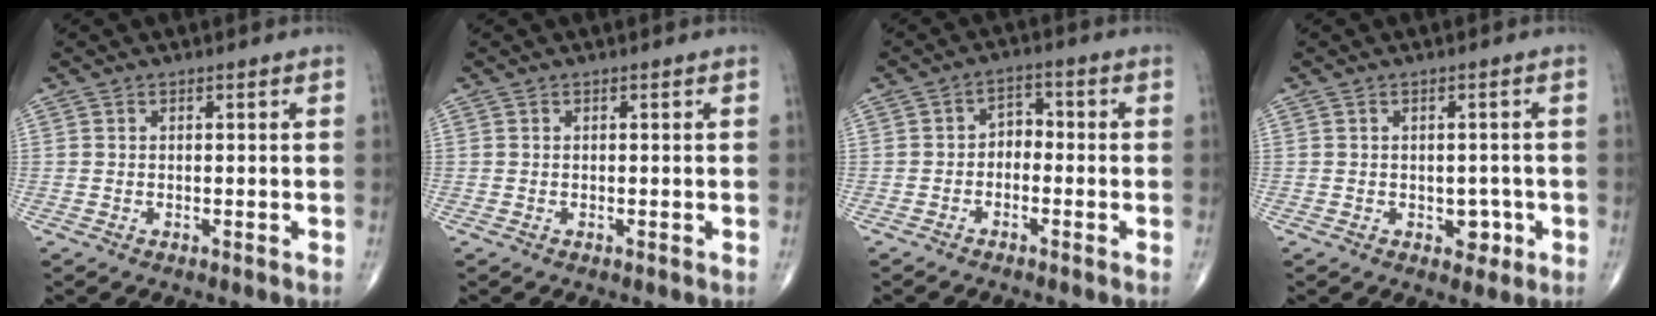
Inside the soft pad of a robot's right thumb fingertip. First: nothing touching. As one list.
[{"total": 0.0}, {"total": 3.4, "force": [-1.2, 2.5, 2.0], "torque": [-0.014, 0.026, -0.033]}, {"total": 3.0, "force": [-0.9, 2.2, 1.8], "torque": [0.001, 0.005, -0.009]}]